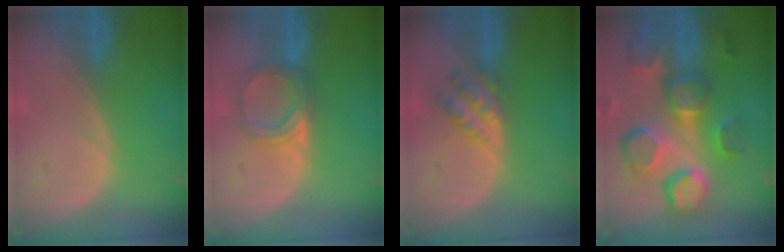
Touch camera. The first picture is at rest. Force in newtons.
{"total": 5.0, "press": 4.6, "slide": 1.8}
{"total": 4.6, "press": 4.1, "slide": 2.2}
{"total": 12.8, "press": 11.2, "slide": 6.2}